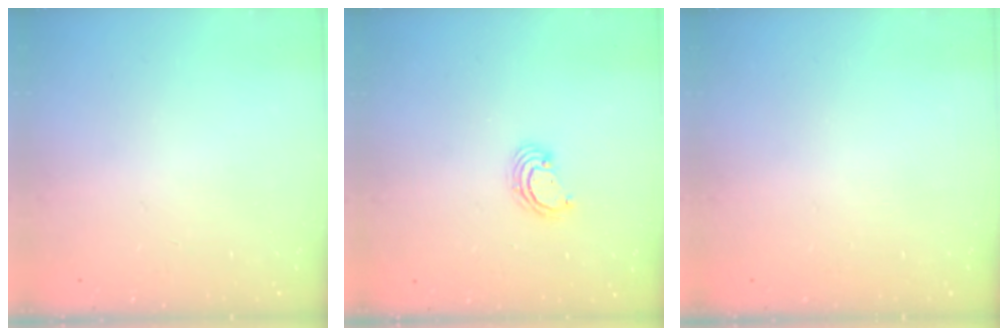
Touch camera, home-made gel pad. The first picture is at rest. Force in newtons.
{"total": 3.2, "press": 3.2, "slide": 0.1}
{"total": 0.0}